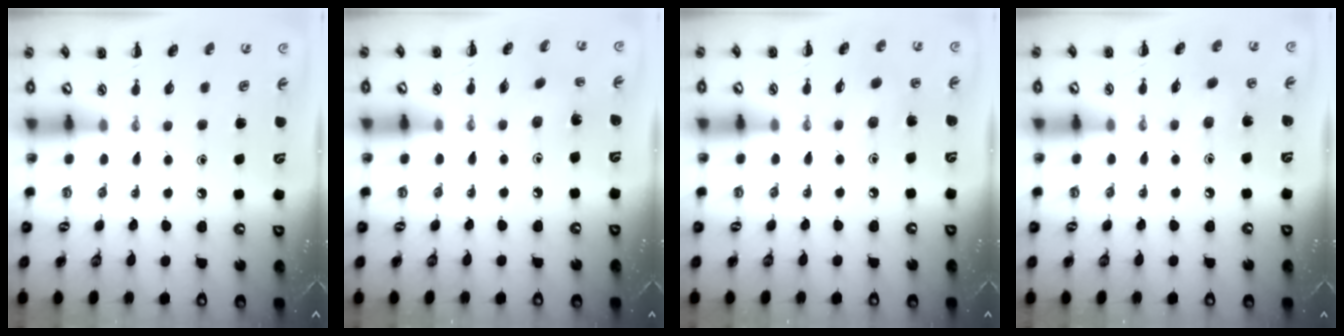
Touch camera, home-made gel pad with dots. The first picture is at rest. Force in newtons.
{"total": 2.4, "press": 2.2, "slide": 0.7}
{"total": 2.3, "press": 2.2, "slide": 0.8}
{"total": 5.0, "press": 4.9, "slide": 1.0}